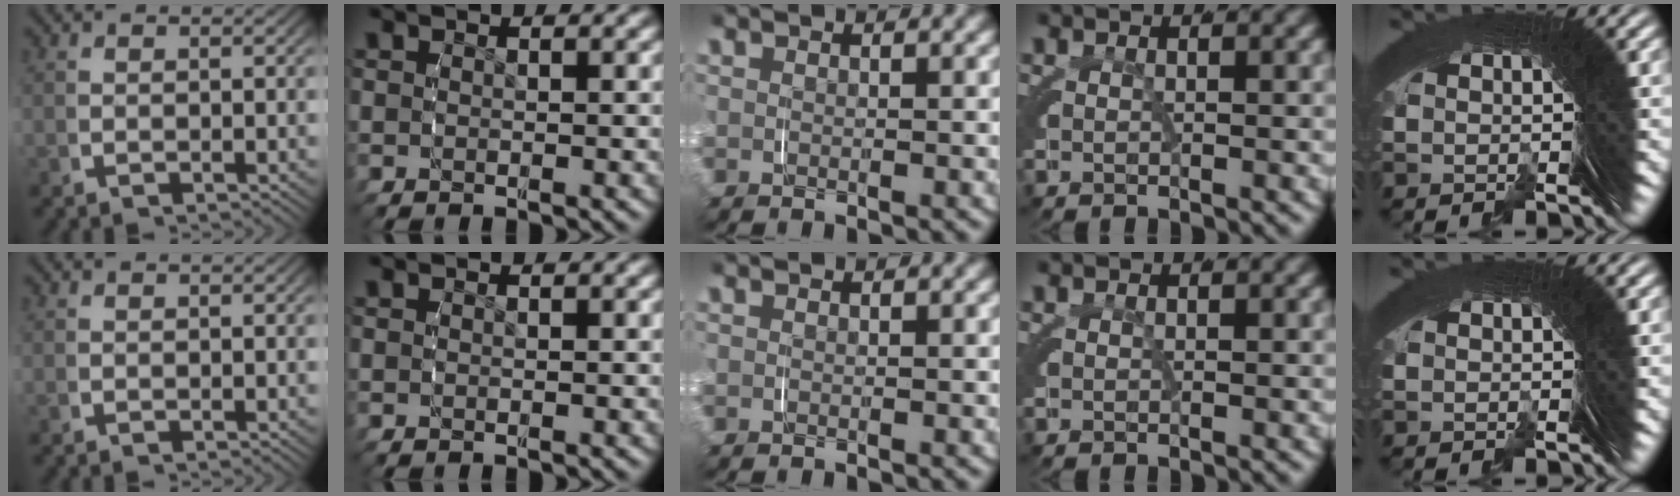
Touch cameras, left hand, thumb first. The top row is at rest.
{}